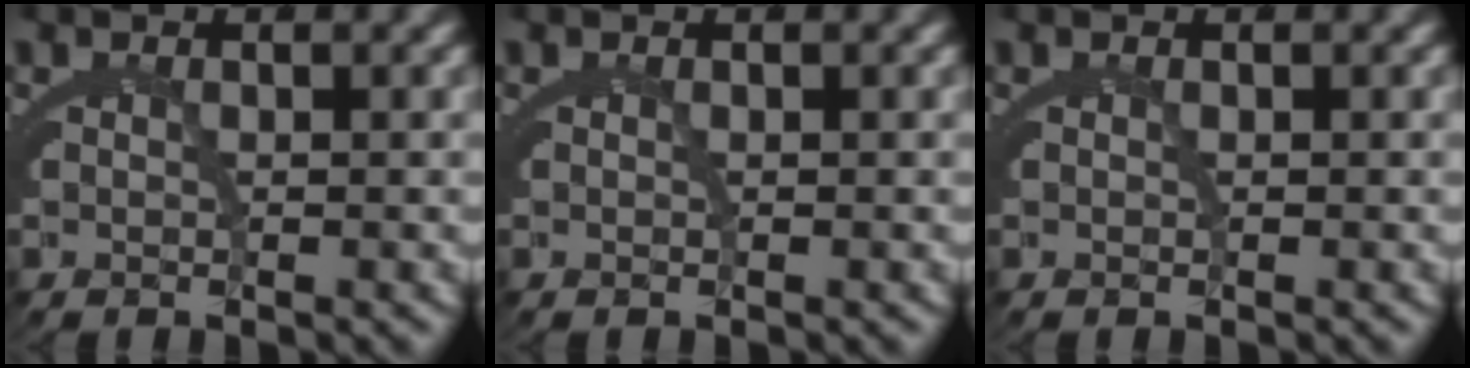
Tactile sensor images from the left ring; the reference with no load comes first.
{"total": 0.0}
{"total": 0.0}